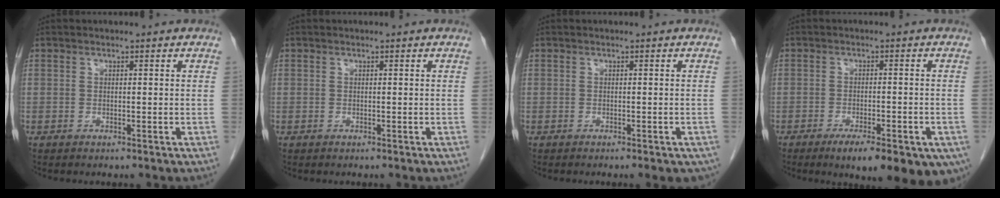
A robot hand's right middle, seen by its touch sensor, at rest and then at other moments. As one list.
[{"total": 0.0}, {"total": 3.4, "force": [-2.3, 1.1, 2.2], "torque": [-0.018, -0.006, -0.027]}, {"total": 14.8, "force": [-9.1, 4.3, 10.9], "torque": [-0.102, -0.015, -0.117]}]